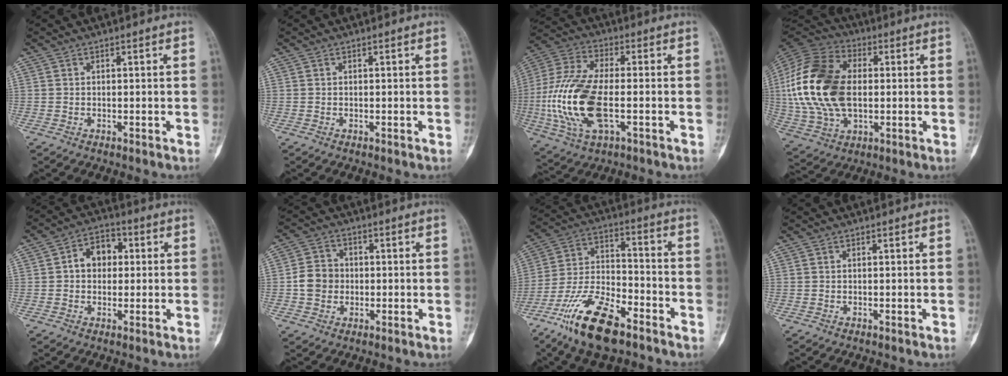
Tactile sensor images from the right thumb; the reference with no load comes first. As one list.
[{"total": 0.0}, {"total": 18.6, "force": [-3.1, 8.6, 16.2], "torque": [-0.358, 0.011, -0.053]}, {"total": 23.0, "force": [1.1, 14.4, 18.0], "torque": [-0.374, 0.005, 0.021]}, {"total": 7.3, "force": [0.9, 5.5, 4.7], "torque": [-0.044, 0.017, 0.006]}, {"total": 6.2, "force": [-0.6, 5.5, 2.8], "torque": [-0.033, 0.013, -0.017]}, {"total": 16.7, "force": [-10.8, 6.5, 11.0], "torque": [-0.202, 0.061, -0.202]}, {"total": 0.0}]